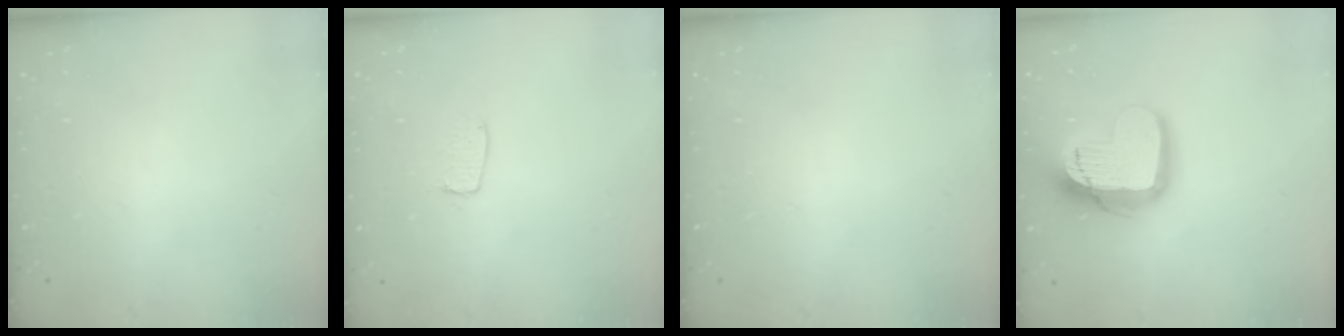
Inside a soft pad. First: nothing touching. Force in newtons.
{"total": 3.9, "press": 3.9, "slide": 0.3}
{"total": 0.0}
{"total": 17.1, "press": 17.0, "slide": 1.5}